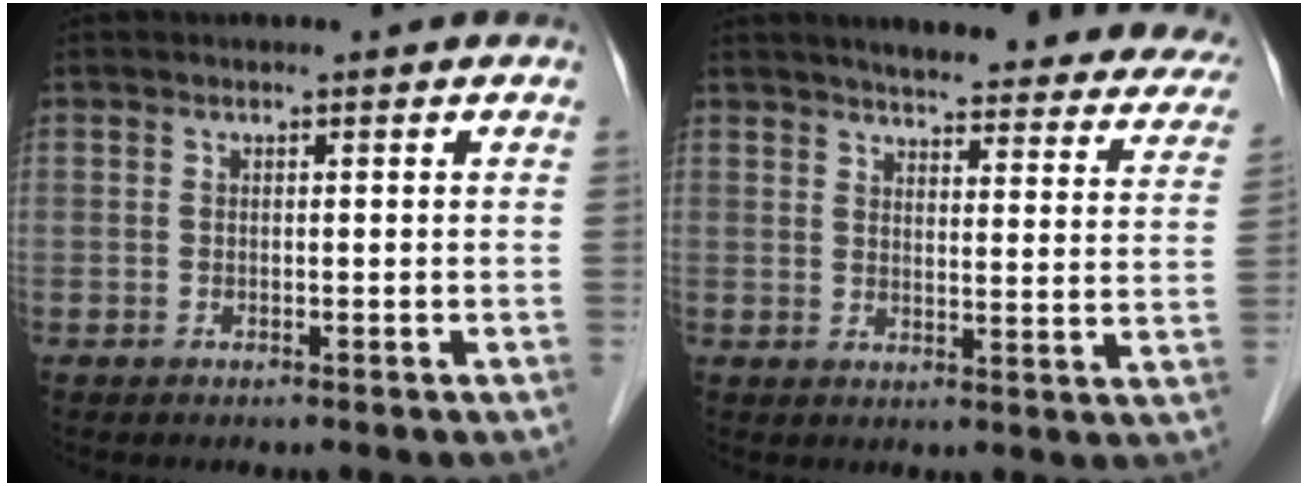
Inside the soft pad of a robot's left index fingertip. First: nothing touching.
{"total": 25.3, "force": [22.4, 5.1, 10.6], "torque": [-0.124, -0.031, 0.247]}